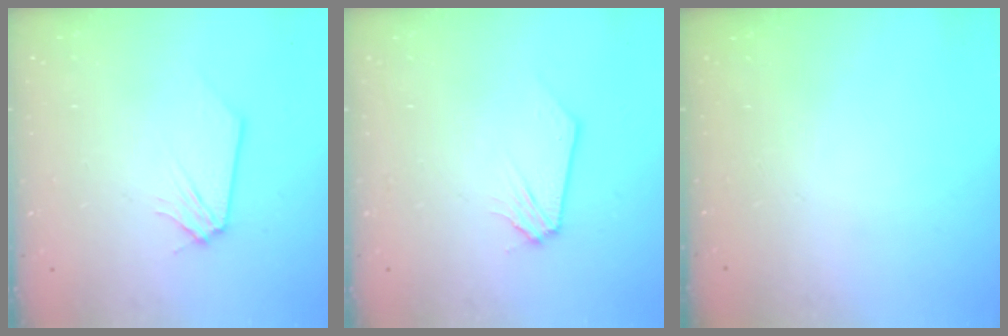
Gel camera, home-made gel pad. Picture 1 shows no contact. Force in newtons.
{"total": 0.0}
{"total": 0.0}